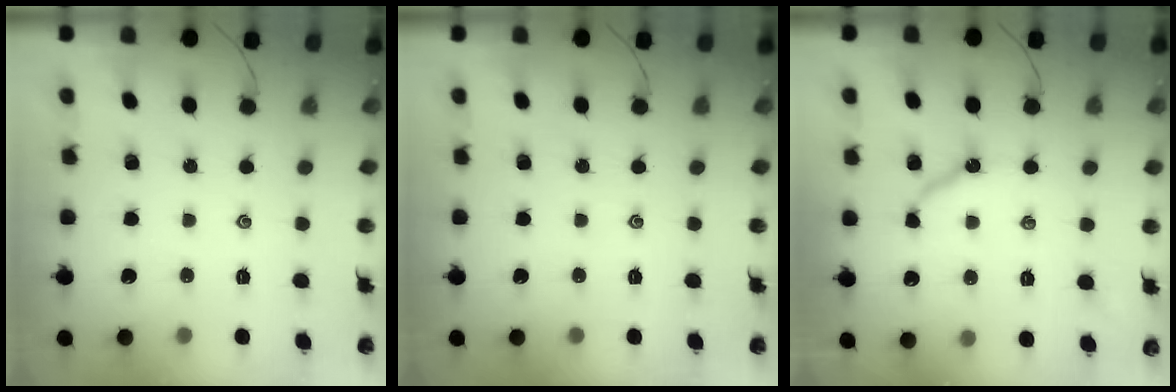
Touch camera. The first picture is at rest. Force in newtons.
{"total": 0.0}
{"total": 8.1, "press": 8.0, "slide": 0.8}